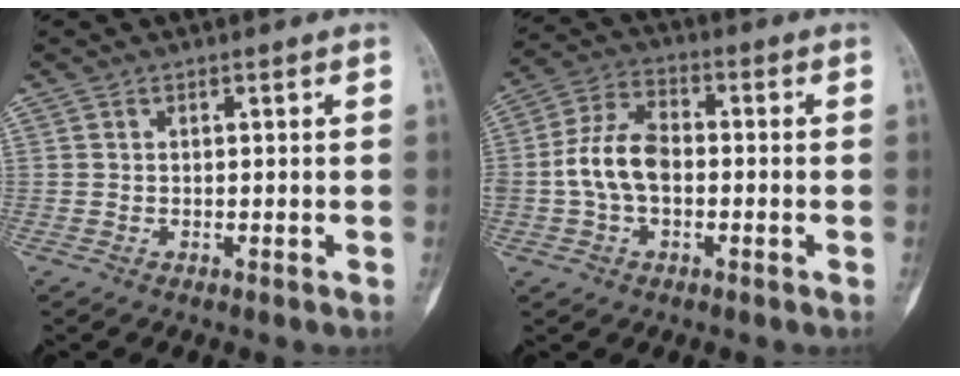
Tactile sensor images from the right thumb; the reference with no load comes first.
{"total": 9.7, "force": [-1.1, 6.2, 7.4], "torque": [-0.137, 0.033, -0.030]}